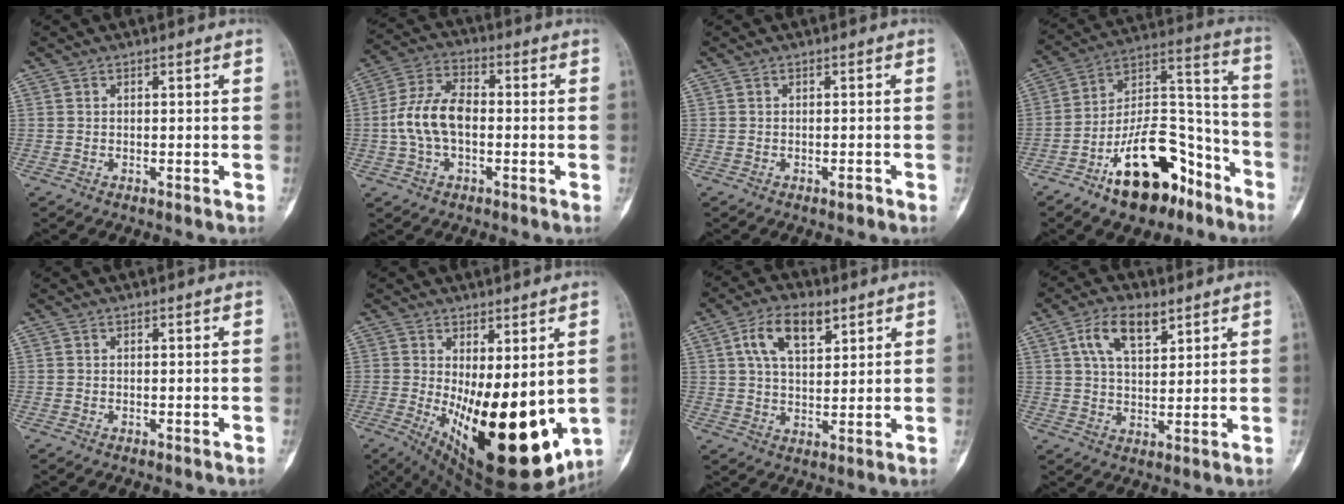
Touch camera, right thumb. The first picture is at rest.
{"total": 10.1, "force": [-1.0, 5.8, 8.1], "torque": [-0.163, 0.030, -0.026]}
{"total": 0.9, "force": [-0.6, 0.3, 0.5], "torque": [-0.007, 0.002, -0.011]}
{"total": 20.8, "force": [-12.1, 10.5, 13.3], "torque": [-0.178, 0.111, -0.195]}
{"total": 0.0}
{"total": 21.8, "force": [-2.4, 9.0, 19.8], "torque": [-0.262, -0.040, -0.001]}
{"total": 9.4, "force": [4.4, 4.9, 6.7], "torque": [-0.106, -0.011, 0.078]}
{"total": 8.6, "force": [4.4, 4.2, 6.0], "torque": [-0.095, -0.014, 0.080]}